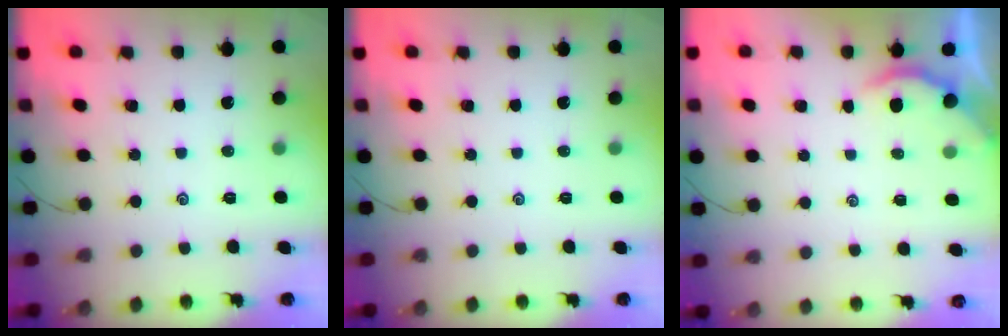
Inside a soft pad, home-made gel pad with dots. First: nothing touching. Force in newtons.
{"total": 0.0}
{"total": 1.8, "press": 1.7, "slide": 0.3}